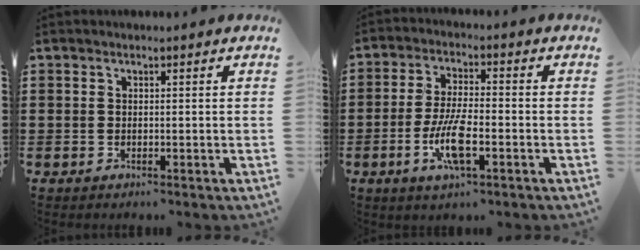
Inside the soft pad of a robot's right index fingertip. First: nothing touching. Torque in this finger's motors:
{"motor_torque": [2.14, 0.00, 0.51, 0.13]}